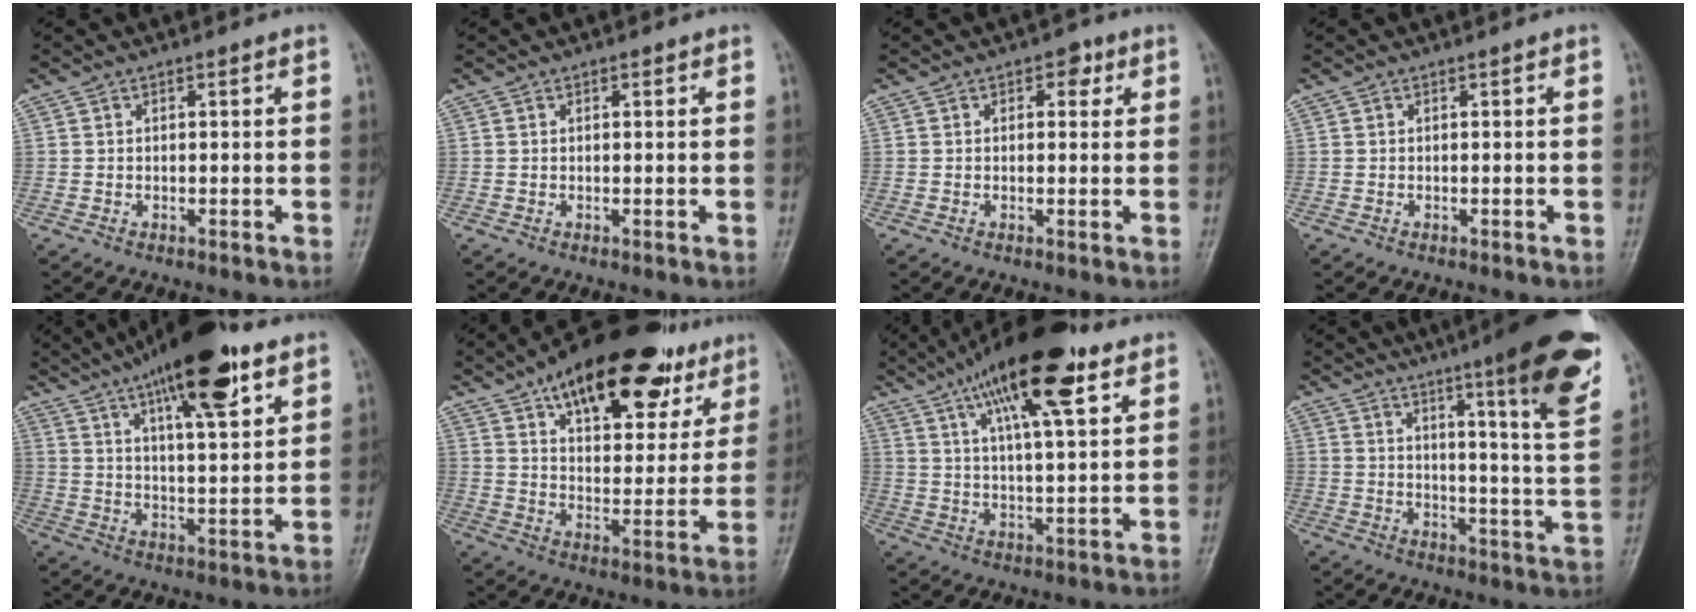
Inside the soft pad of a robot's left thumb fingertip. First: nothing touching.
{"total": 0.7, "force": [0.4, 0.4, 0.5], "torque": [-0.004, -0.001, 0.004]}
{"total": 2.9, "force": [1.3, 1.9, 1.8], "torque": [-0.004, 0.000, 0.012]}
{"total": 0.0}
{"total": 19.7, "force": [11.4, 5.6, 15.0], "torque": [-0.220, -0.035, 0.182]}
{"total": 26.1, "force": [15.9, 11.9, 16.9], "torque": [-0.212, -0.031, 0.239]}
{"total": 18.9, "force": [10.4, 5.5, 14.8], "torque": [-0.227, -0.020, 0.169]}
{"total": 21.8, "force": [12.9, 2.3, 17.4], "torque": [-0.214, -0.058, 0.171]}